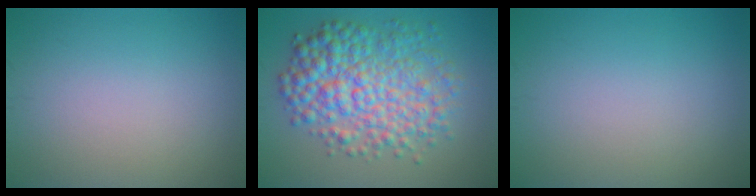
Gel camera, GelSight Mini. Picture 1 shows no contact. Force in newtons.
{"total": 7.9, "press": 7.9, "slide": 0.1}
{"total": 0.0}